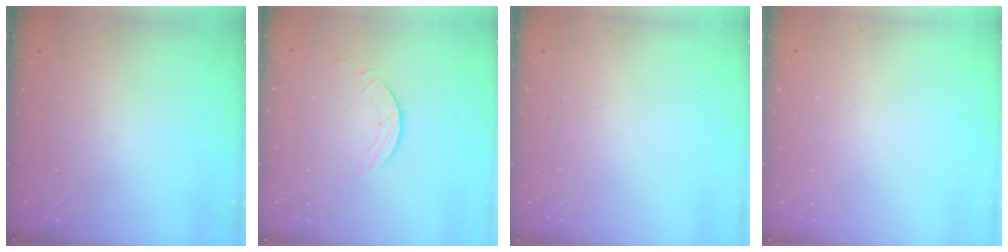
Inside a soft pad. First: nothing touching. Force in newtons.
{"total": 2.0, "press": 2.0, "slide": 0.2}
{"total": 0.0}
{"total": 0.0}